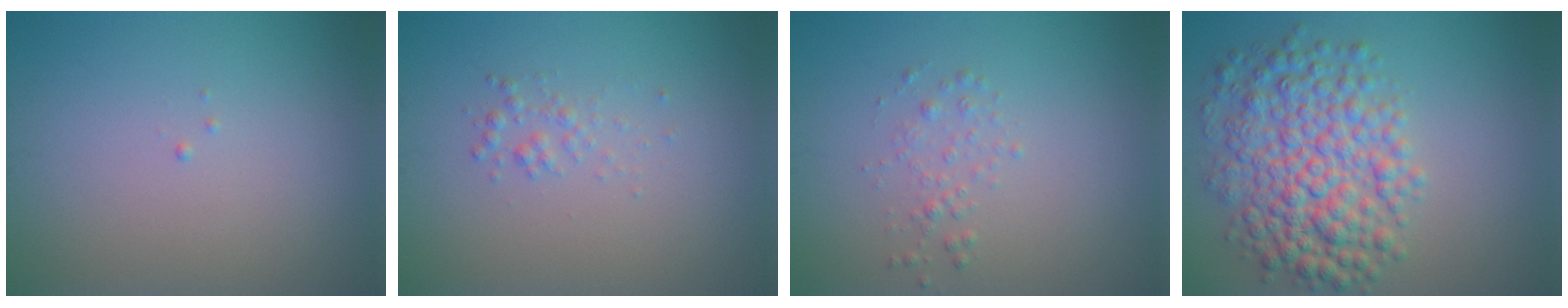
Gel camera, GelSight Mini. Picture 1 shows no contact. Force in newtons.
{"total": 1.1, "press": 1.1, "slide": 0.1}
{"total": 1.3, "press": 1.3, "slide": 0.0}
{"total": 7.7, "press": 7.7, "slide": 0.1}